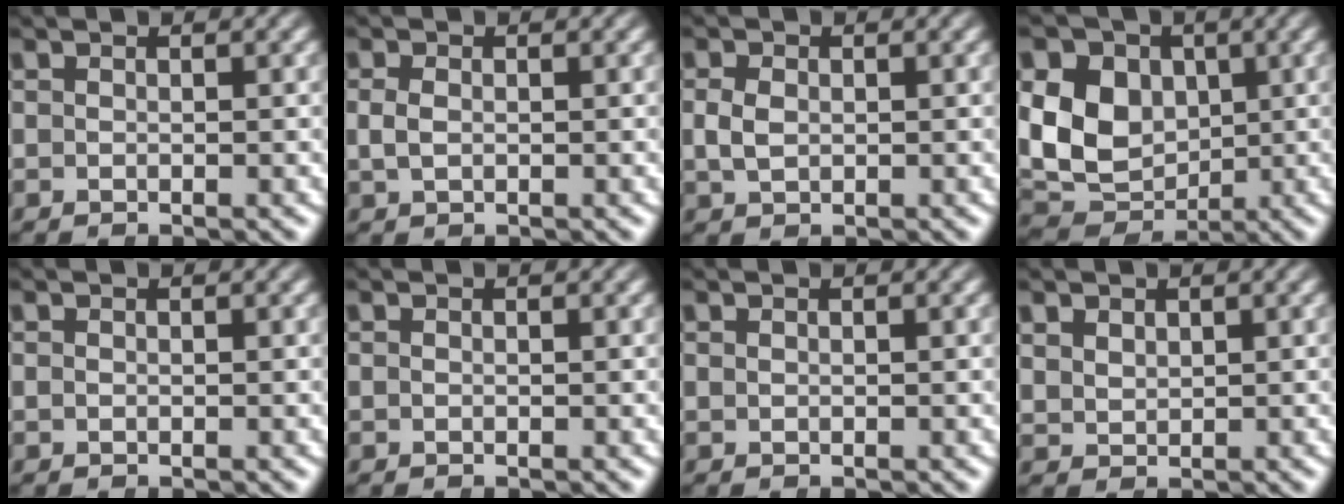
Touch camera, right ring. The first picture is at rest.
{"total": 1.2, "force": [0.0, 0.8, 0.9], "torque": [-0.026, -0.007, 0.008]}
{"total": 2.2, "force": [0.0, 1.7, 1.4], "torque": [-0.031, -0.007, 0.009]}
{"total": 12.2, "force": [0.9, 10.2, 6.7], "torque": [-0.128, -0.022, 0.018]}
{"total": 0.0}
{"total": 0.0}
{"total": 0.6, "force": [0.3, -0.5, 0.1], "torque": [0.003, -0.001, 0.008]}
{"total": 1.7, "force": [1.4, 0.9, 0.3], "torque": [-0.007, -0.002, 0.036]}